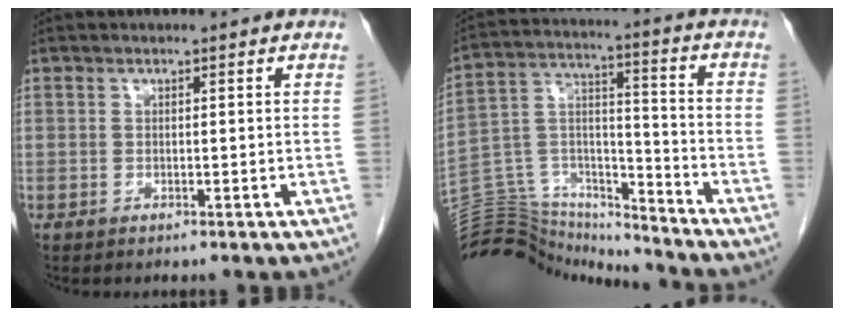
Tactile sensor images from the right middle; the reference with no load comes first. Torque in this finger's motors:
{"motor_torque": [-0.50, -0.67, -0.15, -0.01]}